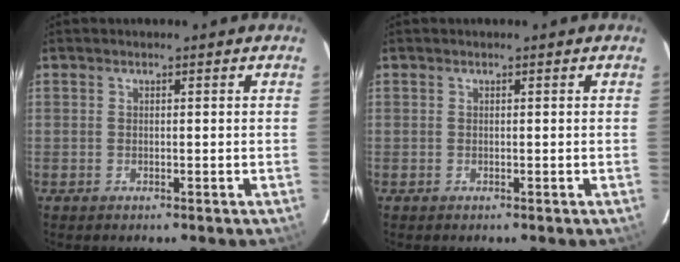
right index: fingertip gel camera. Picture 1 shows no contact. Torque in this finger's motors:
{"motor_torque": [0.00, 0.00, 0.05, 0.01]}